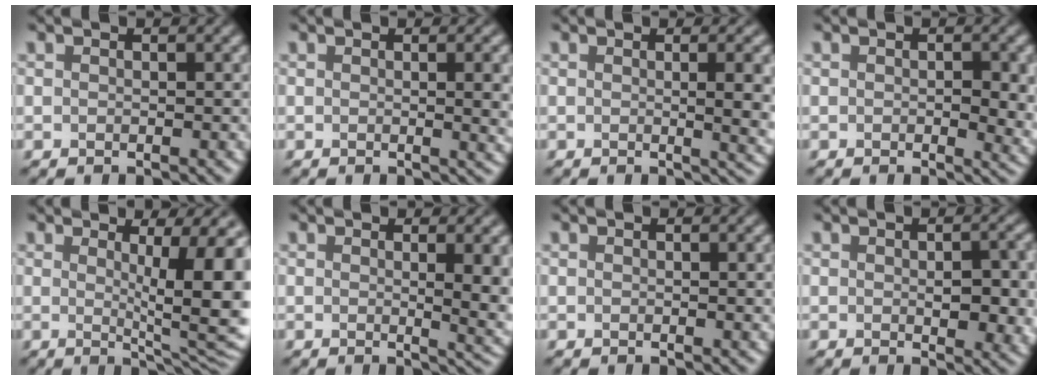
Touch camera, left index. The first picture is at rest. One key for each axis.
{"total": 4.3, "fx": 0.3, "fy": 1.4, "fz": 4.0, "tx": -0.036, "ty": 0.001, "tz": 0.004}
{"total": 6.5, "fx": 0.4, "fy": 2.4, "fz": 6.0, "tx": -0.043, "ty": 0.001, "tz": 0.007}
{"total": 3.7, "fx": -0.2, "fy": 1.6, "fz": 3.3, "tx": -0.042, "ty": -0.008, "tz": -0.001}
{"total": 9.5, "fx": 1.3, "fy": 2.2, "fz": 9.2, "tx": -0.111, "ty": -0.008, "tz": 0.021}
{"total": 6.1, "fx": 0.5, "fy": 2.0, "fz": 5.8, "tx": -0.052, "ty": -0.007, "tz": 0.010}
{"total": 1.4, "fx": 0.1, "fy": 0.4, "fz": 1.4, "tx": -0.014, "ty": 0.002, "tz": -0.001}
{"total": 5.2, "fx": -0.1, "fy": 2.2, "fz": 4.7, "tx": -0.059, "ty": -0.009, "tz": 0.004}